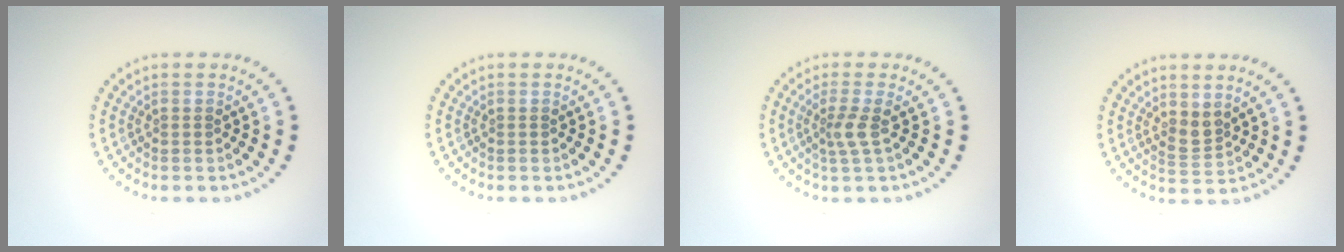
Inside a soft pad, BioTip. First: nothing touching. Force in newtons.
{"total": 0.0}
{"total": 1.9, "press": 1.3, "slide": 1.4}
{"total": 1.8, "press": 1.5, "slide": 1.1}